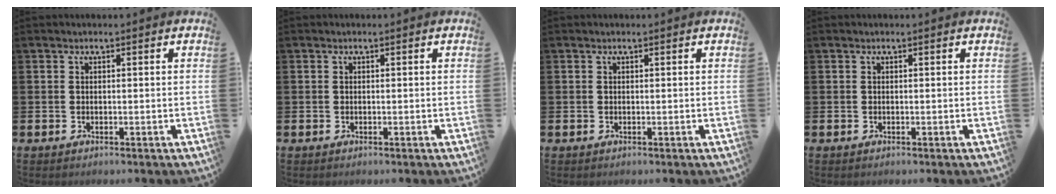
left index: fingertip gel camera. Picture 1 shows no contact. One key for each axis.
{"total": 0.0}
{"total": 0.0}
{"total": 0.0}